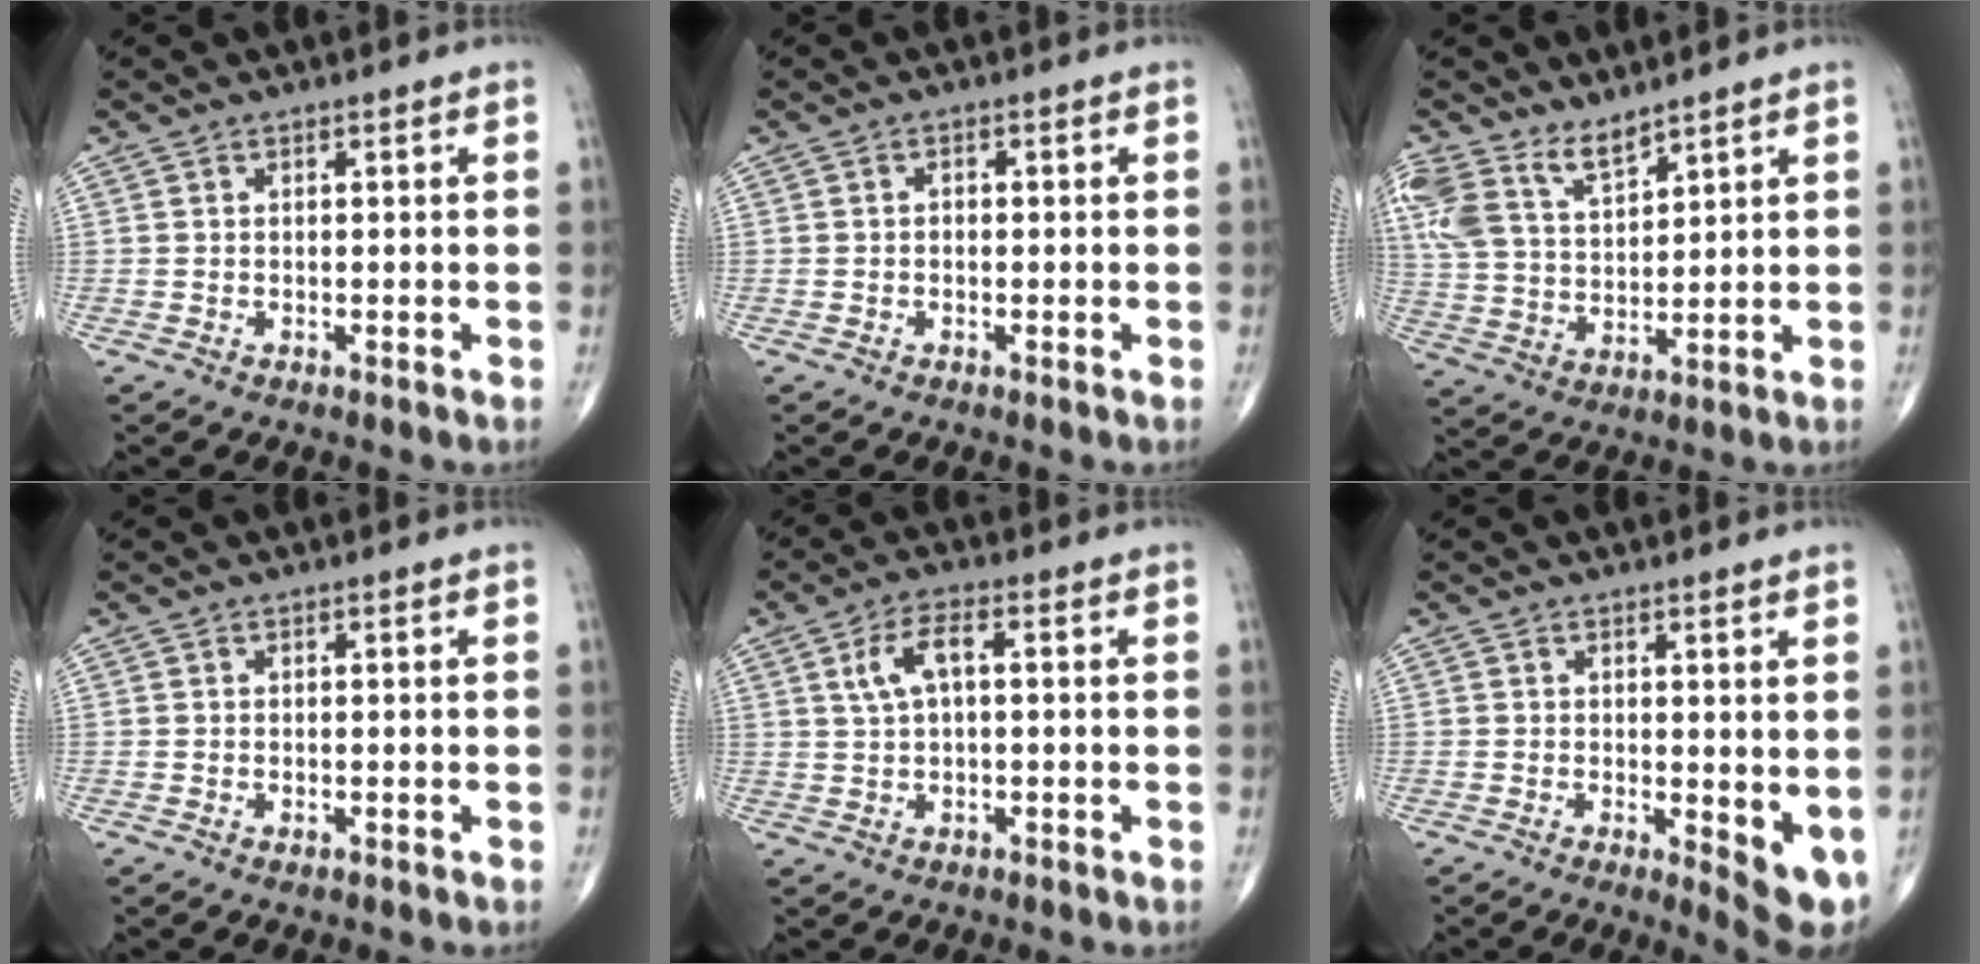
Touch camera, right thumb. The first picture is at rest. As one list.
[{"total": 1.0, "force": [-0.1, 0.8, 0.7], "torque": [-0.009, 0.005, -0.003]}, {"total": 10.6, "force": [7.5, 4.8, 5.7], "torque": [-0.110, -0.029, 0.164]}, {"total": 0.6, "force": [-0.2, 0.3, 0.5], "torque": [-0.010, -0.003, -0.002]}, {"total": 5.8, "force": [1.3, 2.6, 5.0], "torque": [-0.102, 0.015, 0.023]}, {"total": 6.1, "force": [-0.1, 2.2, 5.7], "torque": [-0.071, -0.016, 0.002]}]